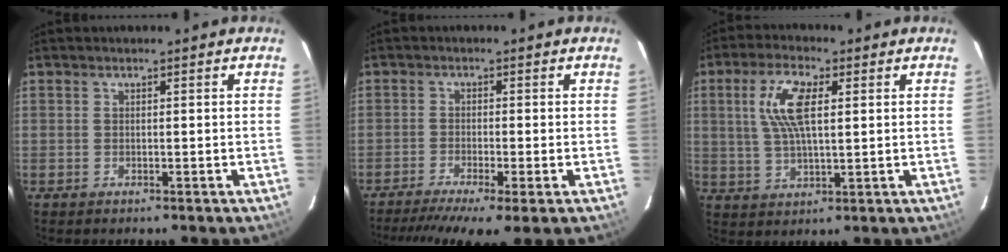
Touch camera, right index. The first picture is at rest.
{"total": 8.4, "force": [-6.0, 0.3, 5.8], "torque": [-0.121, -0.028, -0.100]}
{"total": 8.9, "force": [2.3, 3.2, 7.9], "torque": [-0.158, 0.010, 0.047]}